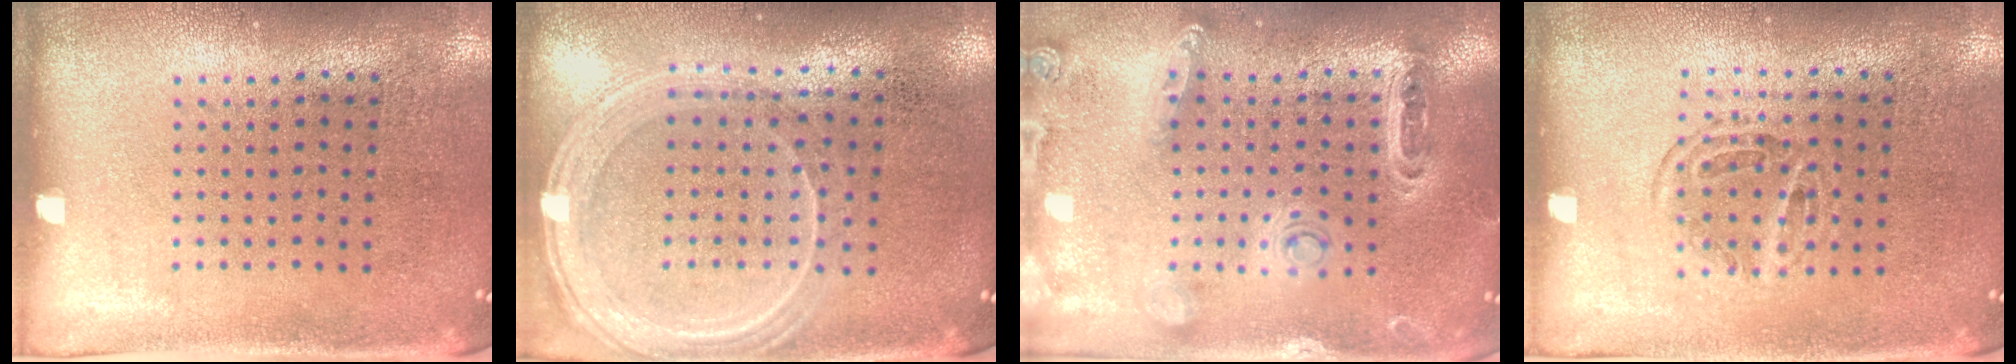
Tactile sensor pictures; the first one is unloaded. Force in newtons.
{"total": 1.3, "press": 1.3, "slide": 0.2}
{"total": 1.3, "press": 1.3, "slide": 0.2}
{"total": 1.1, "press": 0.9, "slide": 0.6}